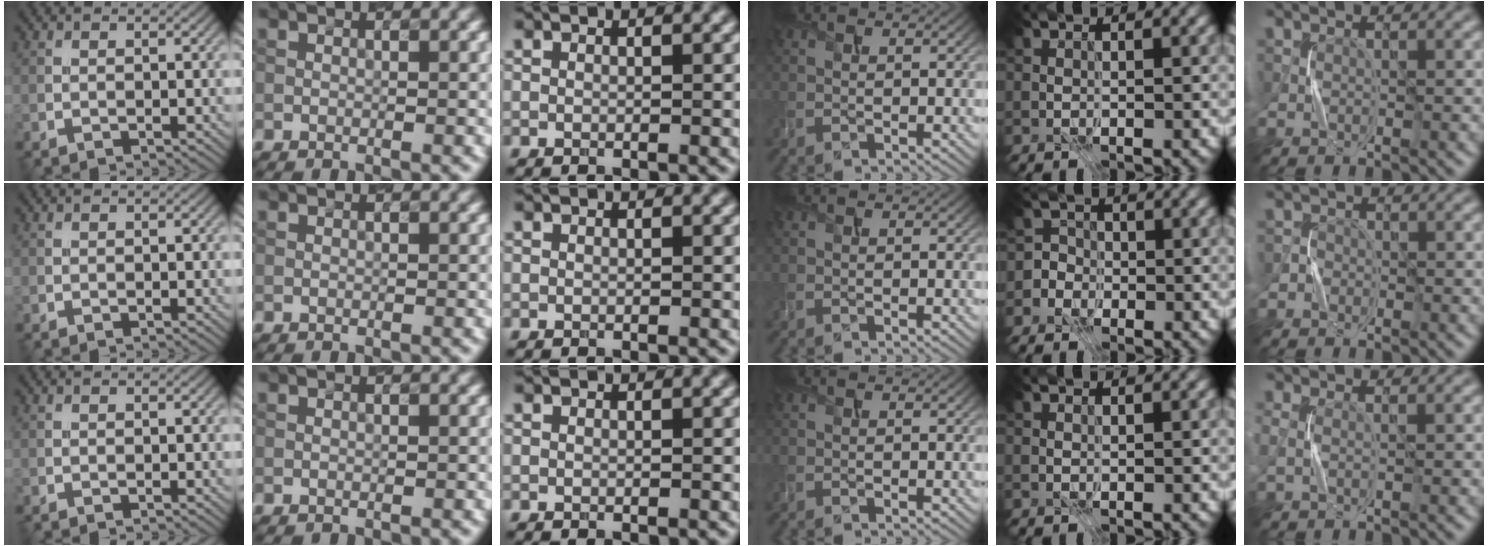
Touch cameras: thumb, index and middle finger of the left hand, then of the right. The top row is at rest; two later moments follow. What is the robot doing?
{"motion": "press", "object": "stapler"}